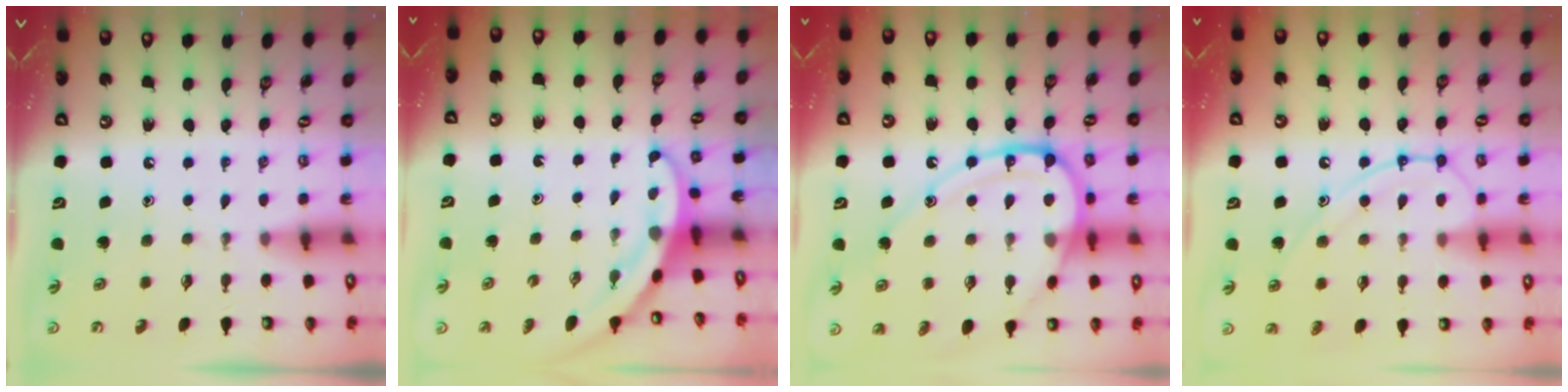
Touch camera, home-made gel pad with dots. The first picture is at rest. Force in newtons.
{"total": 3.2, "press": 3.2, "slide": 0.2}
{"total": 17.5, "press": 17.4, "slide": 1.7}
{"total": 13.1, "press": 13.1, "slide": 1.1}